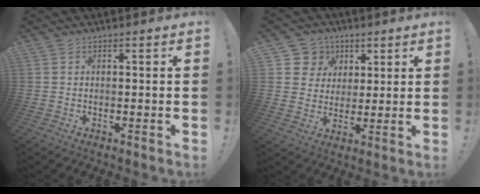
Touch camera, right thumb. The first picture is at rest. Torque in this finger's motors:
{"motor_torque": [-0.03, 0.03, 0.02, 0.02, 0.00]}